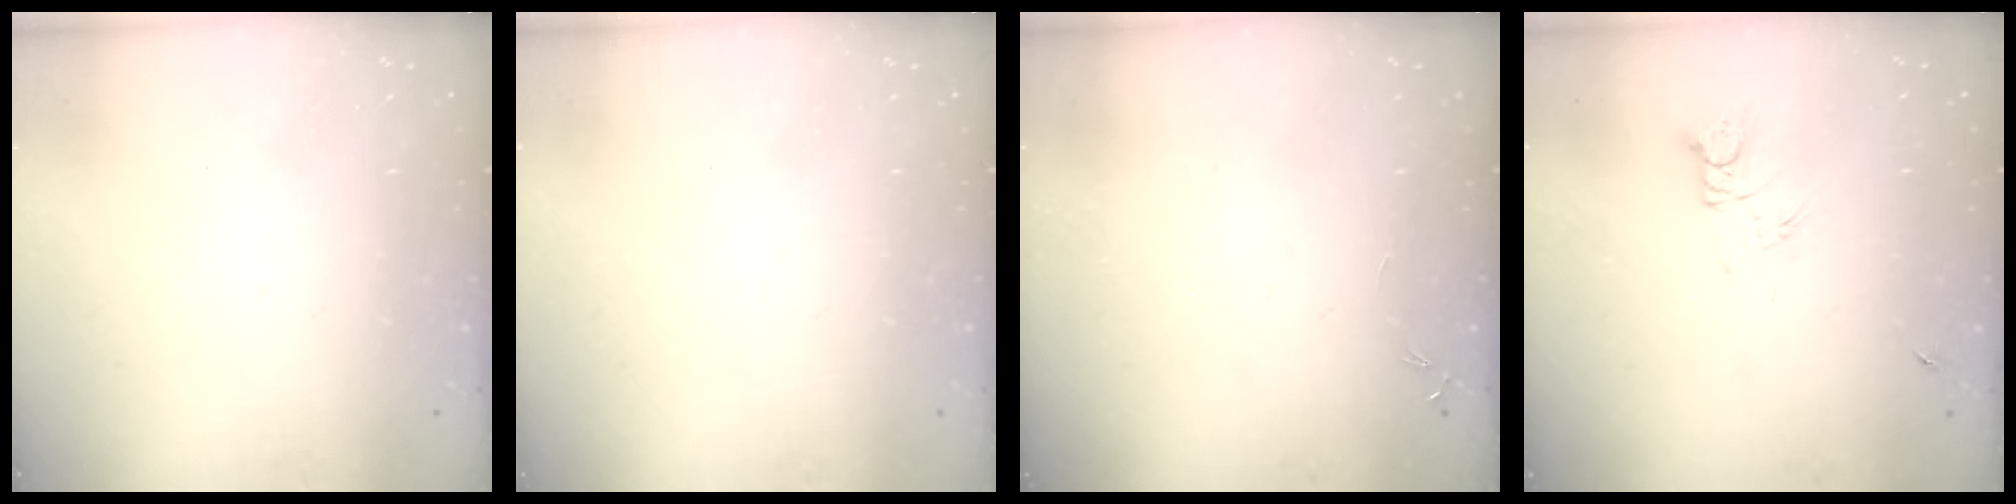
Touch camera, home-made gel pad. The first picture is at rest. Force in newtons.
{"total": 0.0}
{"total": 0.0}
{"total": 3.6, "press": 3.6, "slide": 0.3}